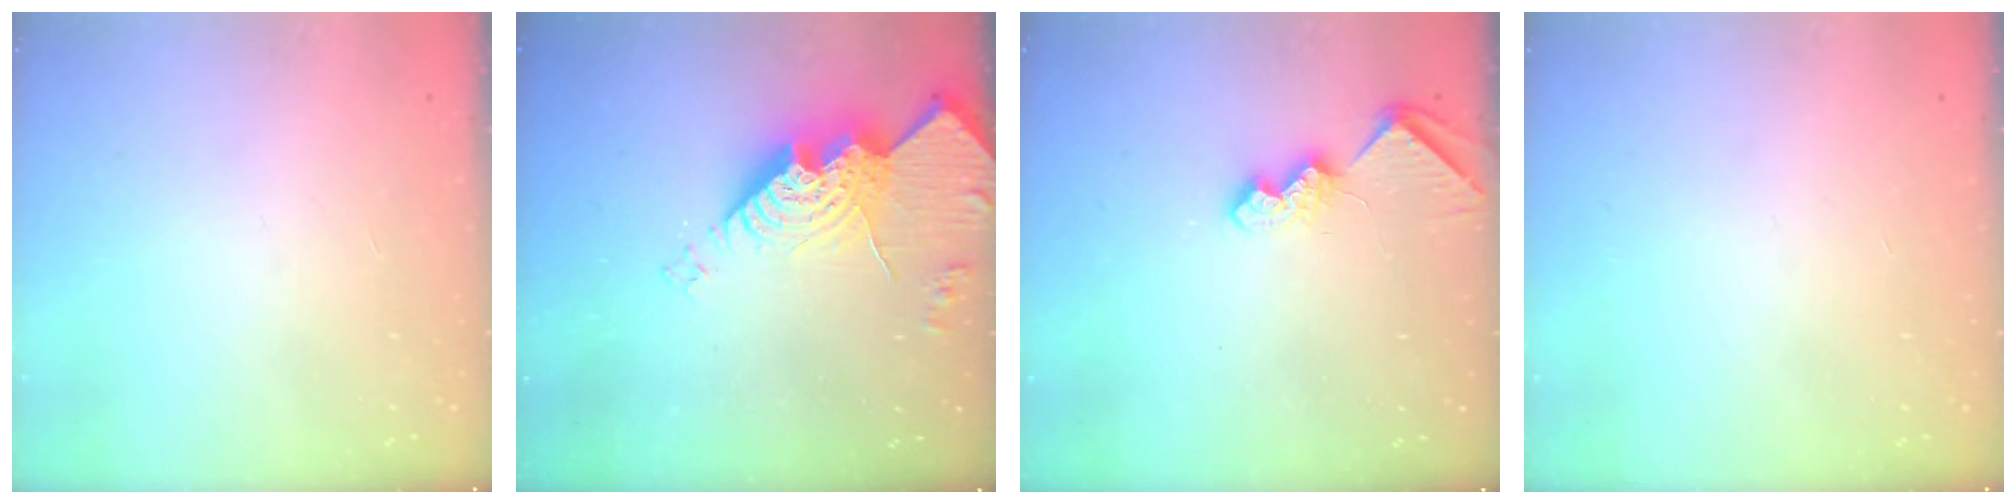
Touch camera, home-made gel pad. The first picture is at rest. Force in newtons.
{"total": 17.7, "press": 17.6, "slide": 1.5}
{"total": 6.8, "press": 6.8, "slide": 0.8}
{"total": 0.0}